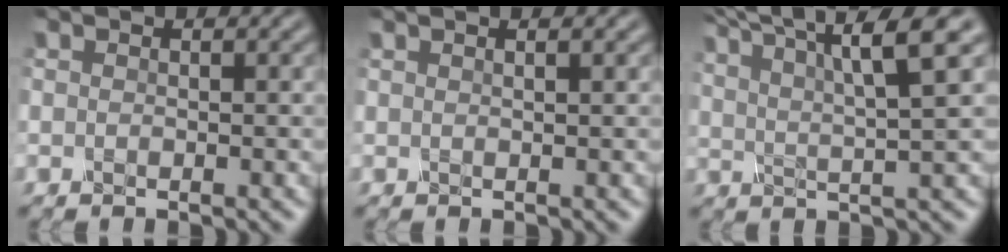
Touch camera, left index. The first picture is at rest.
{"total": 1.0, "force": [0.7, 0.0, 0.7], "torque": [-0.007, 0.004, 0.001]}
{"total": 8.2, "force": [5.3, 1.3, 6.1], "torque": [-0.105, 0.018, 0.076]}